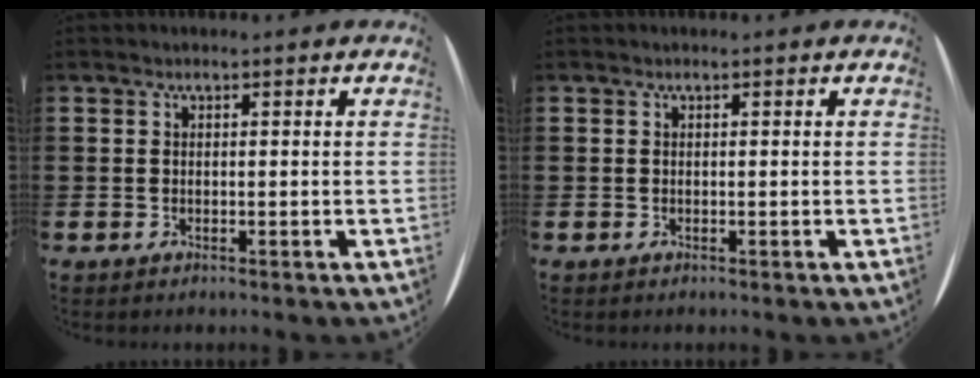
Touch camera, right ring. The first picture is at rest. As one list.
[{"total": 0.0}]